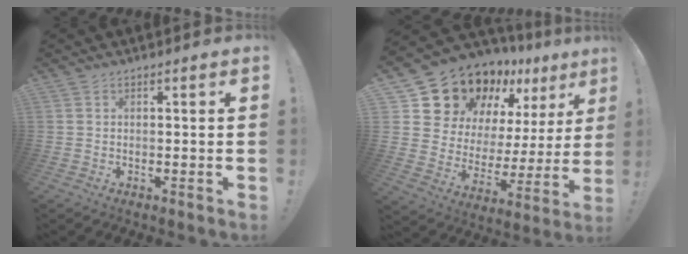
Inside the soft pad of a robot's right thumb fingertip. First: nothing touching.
{"total": 17.3, "force": [13.4, 9.2, 5.9], "torque": [-0.096, -0.105, 0.261]}